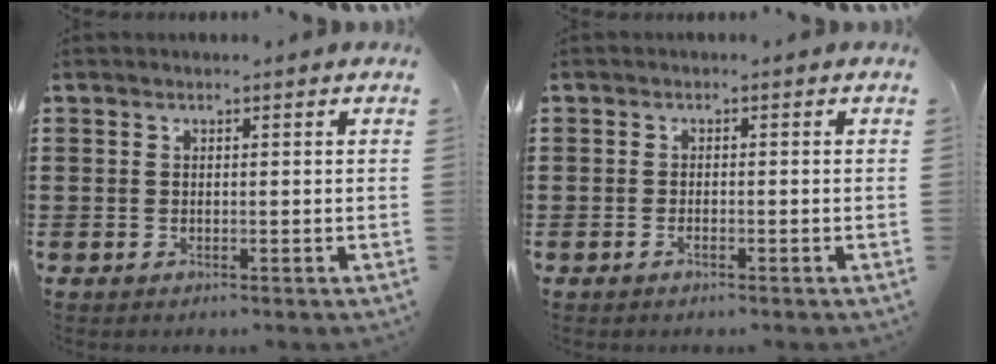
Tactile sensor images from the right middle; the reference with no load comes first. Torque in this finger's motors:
{"motor_torque": [0.79, 0.64, 0.02, -0.01]}